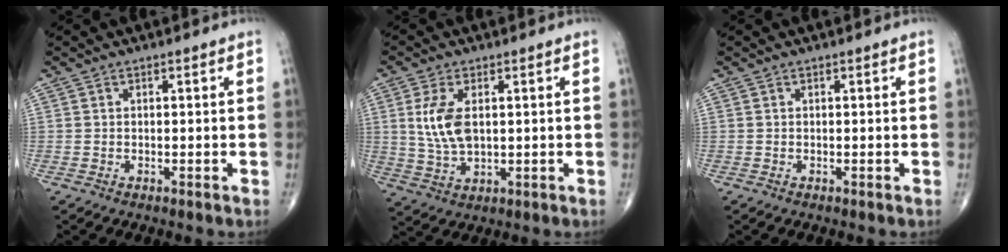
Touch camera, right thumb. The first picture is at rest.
{"total": 7.9, "force": [1.5, 4.2, 6.6], "torque": [-0.134, -0.006, 0.037]}
{"total": 0.0}